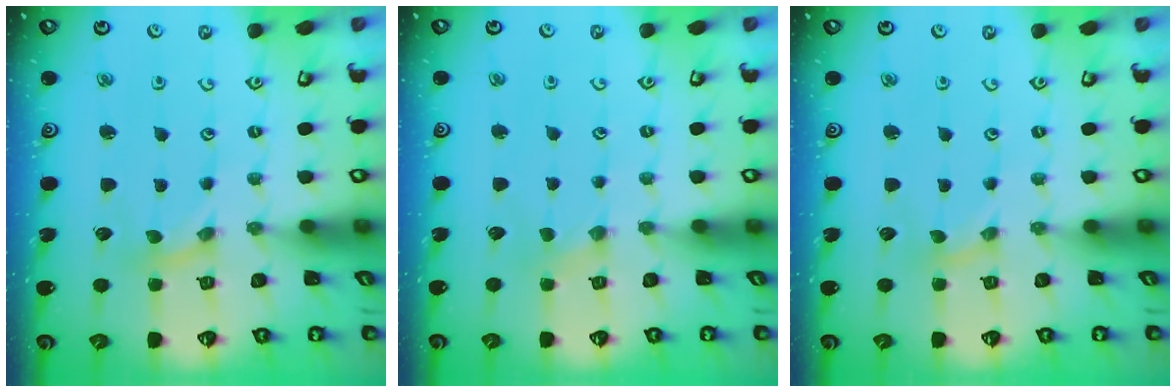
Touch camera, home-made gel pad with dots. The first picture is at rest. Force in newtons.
{"total": 0.0}
{"total": 0.0}